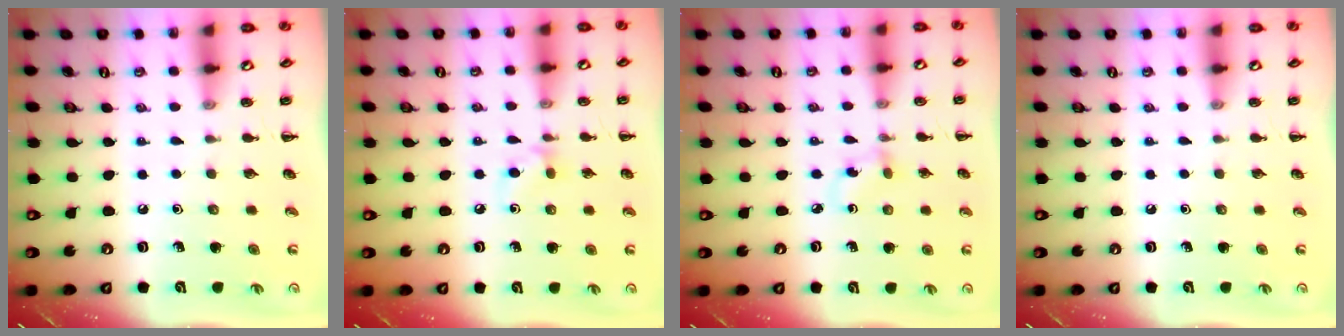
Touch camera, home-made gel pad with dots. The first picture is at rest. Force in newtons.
{"total": 6.1, "press": 5.8, "slide": 2.0}
{"total": 3.1, "press": 2.8, "slide": 1.3}
{"total": 0.0}